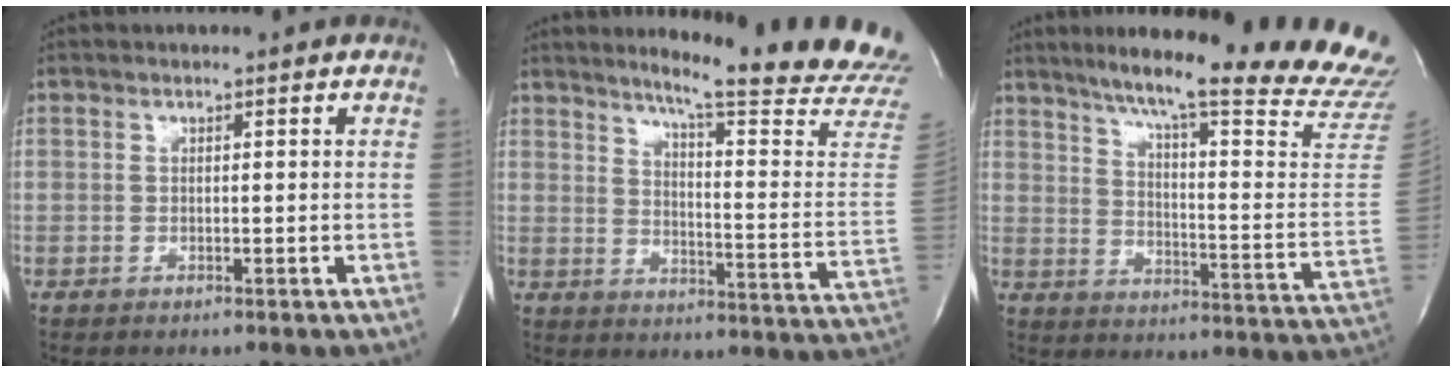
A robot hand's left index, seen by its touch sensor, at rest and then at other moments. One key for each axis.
{"total": 22.5, "fx": 20.0, "fy": -1.1, "fz": 10.4, "tx": -0.146, "ty": -0.118, "tz": 0.239}
{"total": 28.5, "fx": 24.5, "fy": 0.0, "fz": 14.5, "tx": -0.197, "ty": -0.096, "tz": 0.309}